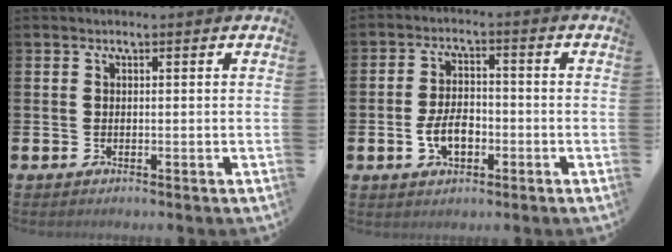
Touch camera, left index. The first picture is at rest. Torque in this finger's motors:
{"motor_torque": [0.72, 0.03, 0.35, 0.17]}